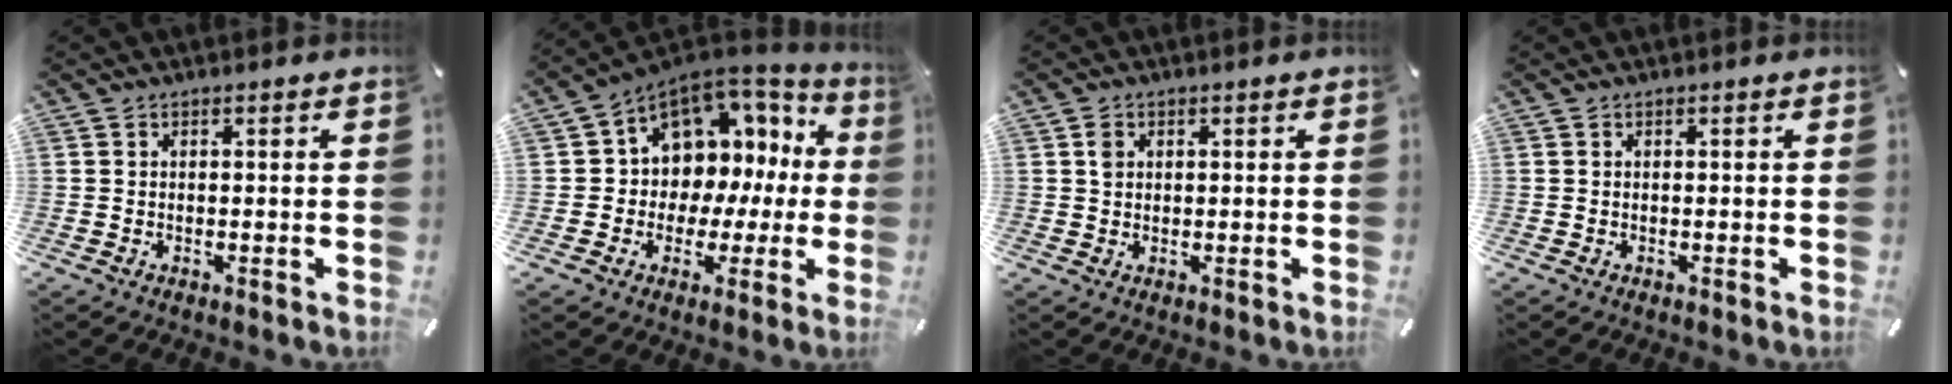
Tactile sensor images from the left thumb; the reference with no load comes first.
{"total": 10.0, "force": [2.9, 9.1, 2.9], "torque": [-0.046, -0.041, 0.060]}
{"total": 1.7, "force": [0.5, 1.5, 0.6], "torque": [-0.007, 0.003, 0.006]}
{"total": 0.0}